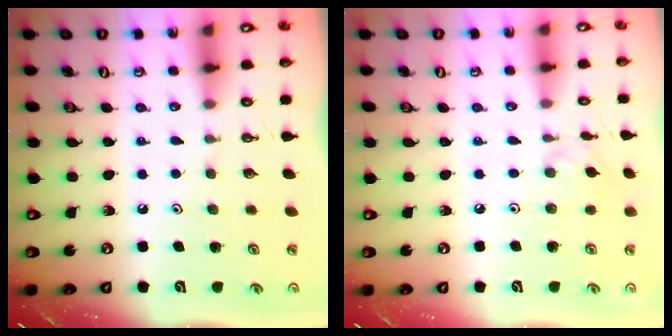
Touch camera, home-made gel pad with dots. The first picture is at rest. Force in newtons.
{"total": 2.8, "press": 2.8, "slide": 0.1}